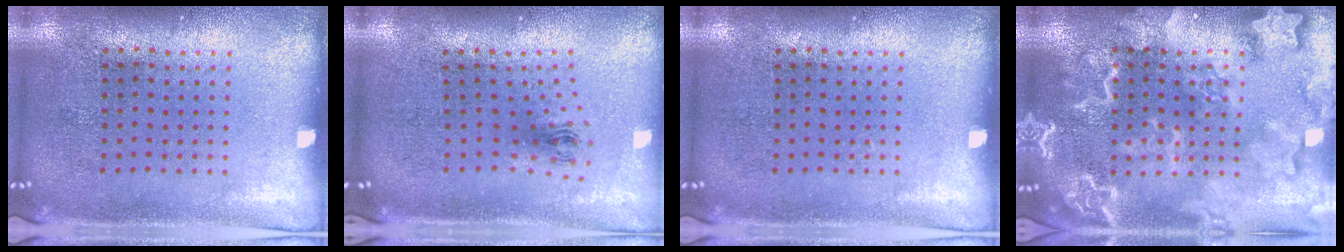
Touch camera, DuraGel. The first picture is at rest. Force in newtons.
{"total": 0.9, "press": 0.4, "slide": 0.8}
{"total": 0.0}
{"total": 4.5, "press": 4.5, "slide": 0.6}